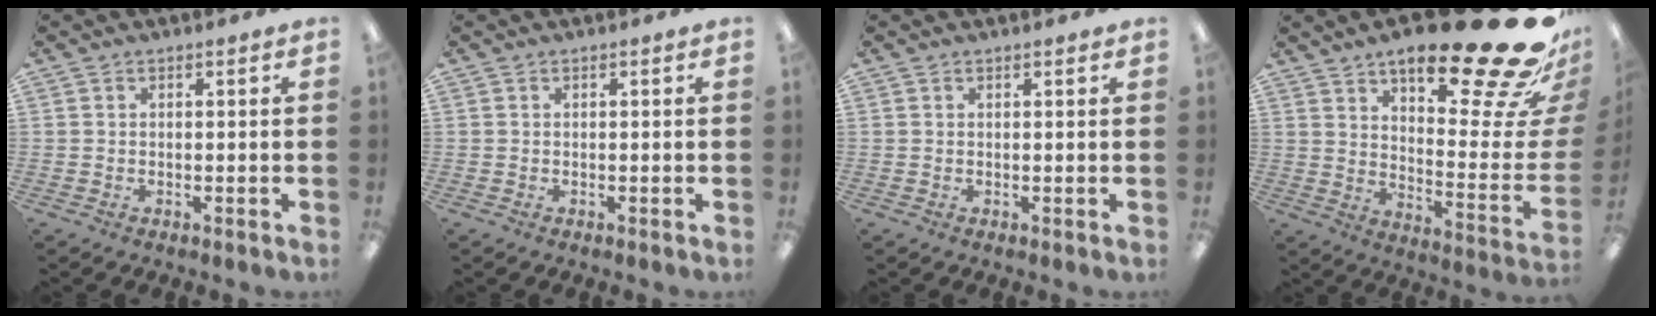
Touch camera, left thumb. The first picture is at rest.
{"total": 0.0}
{"total": 0.7, "force": [0.6, 0.1, 0.3], "torque": [0.000, -0.003, 0.009]}
{"total": 28.0, "force": [18.4, 6.9, 19.9], "torque": [-0.263, -0.139, 0.292]}